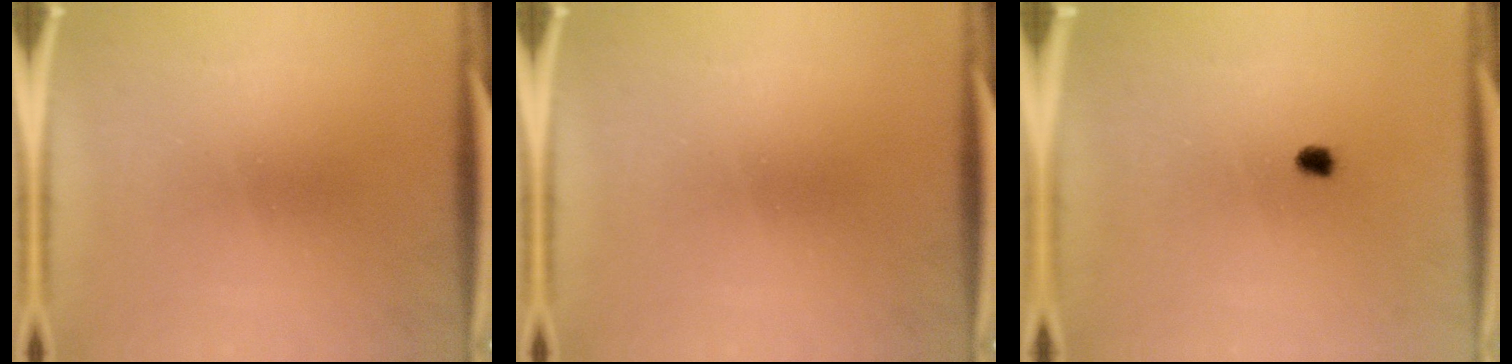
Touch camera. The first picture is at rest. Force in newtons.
{"total": 0.0}
{"total": 1.7}